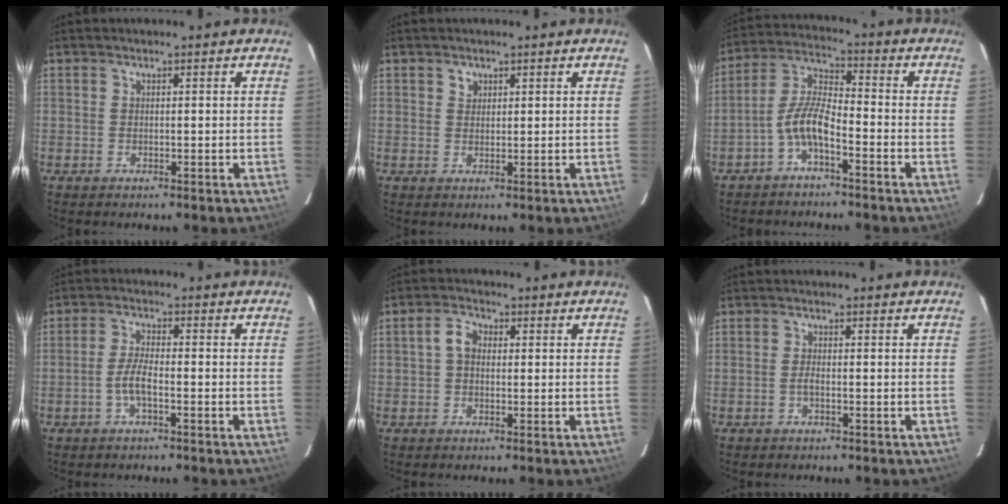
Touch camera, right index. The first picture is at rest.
{"total": 1.6, "force": [0.9, 1.3, 0.3], "torque": [0.000, 0.006, 0.015]}
{"total": 6.8, "force": [-3.7, 2.0, 5.5], "torque": [-0.121, 0.016, -0.073]}
{"total": 3.9, "force": [-1.6, 0.9, 3.5], "torque": [-0.078, 0.004, -0.032]}
{"total": 3.4, "force": [0.3, 2.6, 2.2], "torque": [-0.042, 0.013, 0.003]}
{"total": 1.2, "force": [-0.5, 0.3, 1.1], "torque": [-0.023, 0.001, -0.010]}